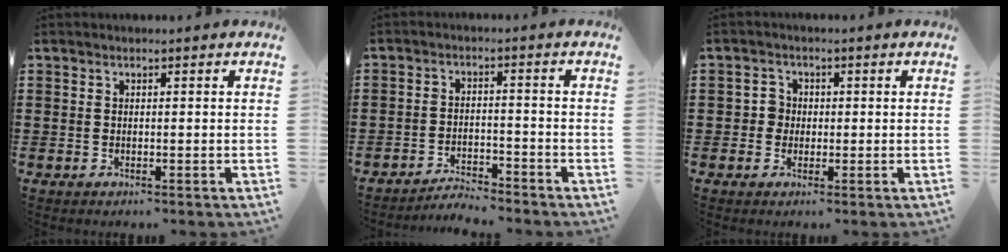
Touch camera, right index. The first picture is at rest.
{"total": 3.5, "force": [-3.5, 0.0, 0.1], "torque": [-0.008, 0.002, -0.075]}
{"total": 2.0, "force": [-0.4, 1.9, 0.7], "torque": [-0.020, 0.007, -0.010]}